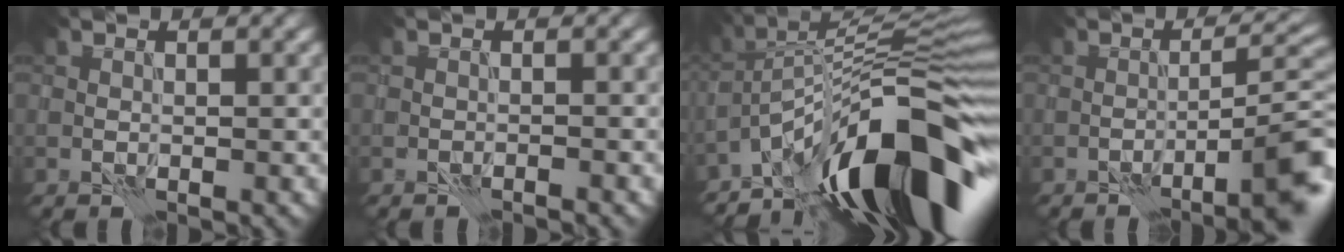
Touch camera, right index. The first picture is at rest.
{"total": 0.9, "force": [-0.9, -0.1, 0.0], "torque": [0.001, 0.002, -0.018]}
{"total": 14.4, "force": [-7.4, 4.2, 11.6], "torque": [-0.175, 0.033, -0.127]}
{"total": 7.4, "force": [-3.6, 1.2, 6.3], "torque": [-0.076, 0.014, -0.054]}